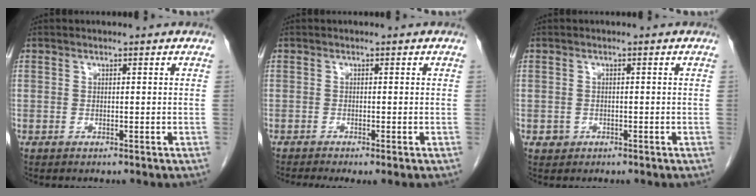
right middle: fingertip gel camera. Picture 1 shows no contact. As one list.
[{"total": 3.9, "force": [-2.9, 0.4, 2.5], "torque": [-0.033, -0.010, -0.045]}, {"total": 1.1, "force": [-0.5, 1.0, 0.1], "torque": [-0.001, 0.004, -0.006]}]